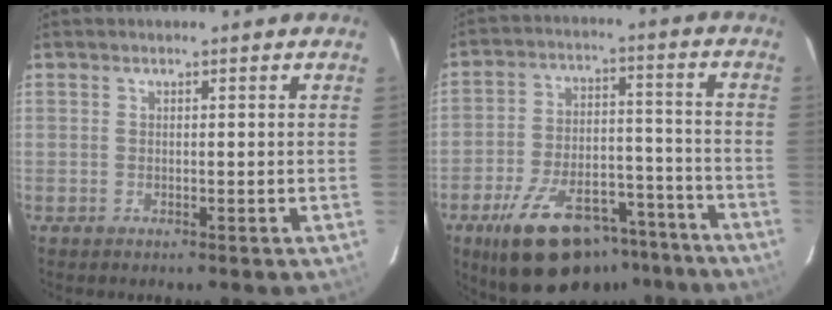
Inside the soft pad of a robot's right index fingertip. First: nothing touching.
{"total": 21.3, "force": [-15.0, 9.8, 11.6], "torque": [-0.209, 0.008, -0.213]}